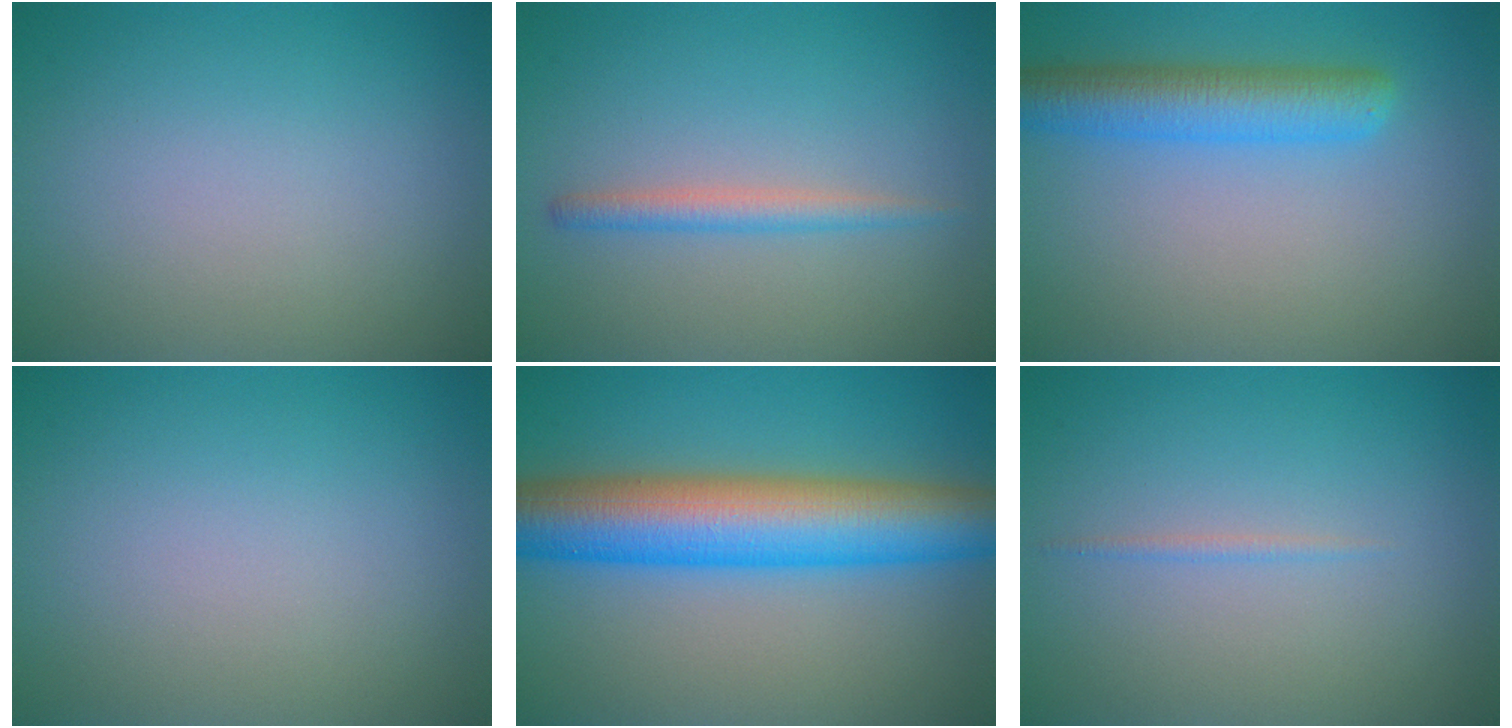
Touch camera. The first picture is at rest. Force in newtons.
{"total": 1.8, "press": 1.8, "slide": 0.1}
{"total": 5.0, "press": 5.0, "slide": 0.3}
{"total": 0.0}
{"total": 10.5, "press": 10.5, "slide": 0.2}
{"total": 0.6, "press": 0.6, "slide": 0.1}